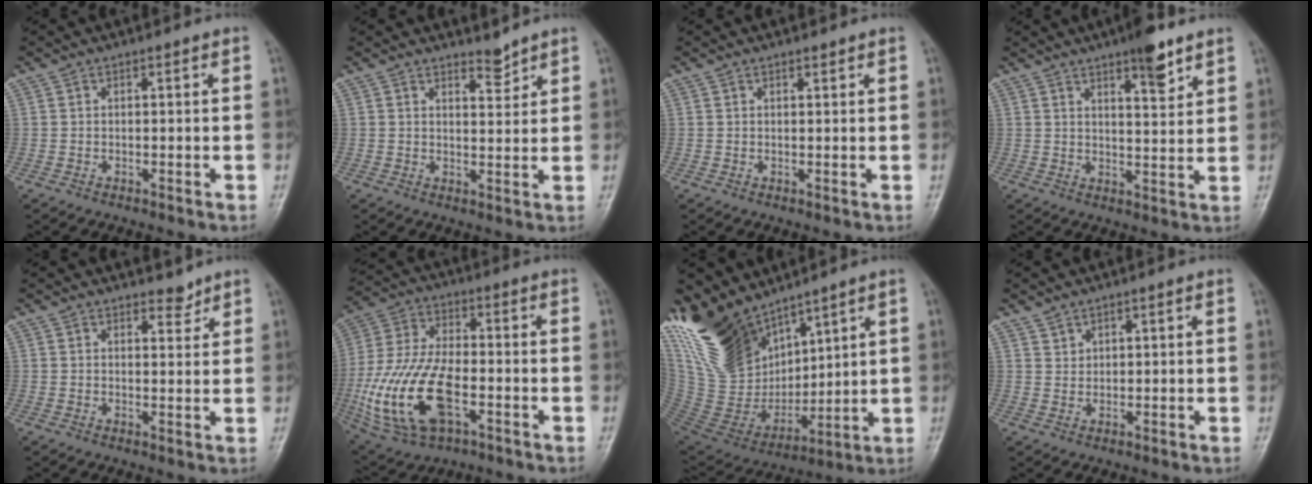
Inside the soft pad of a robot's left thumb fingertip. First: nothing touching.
{"total": 2.7, "force": [2.5, 0.7, 0.5], "torque": [0.005, -0.025, 0.042]}
{"total": 0.8, "force": [0.8, 0.3, 0.2], "torque": [-0.001, -0.006, 0.012]}
{"total": 7.1, "force": [4.8, 1.7, 5.0], "torque": [-0.061, -0.031, 0.071]}
{"total": 2.6, "force": [2.3, 1.2, 0.6], "torque": [0.010, -0.018, 0.032]}
{"total": 19.7, "force": [-5.3, 10.4, 15.9], "torque": [-0.333, 0.010, -0.089]}
{"total": 21.3, "force": [15.1, 10.2, 11.1], "torque": [-0.186, -0.069, 0.306]}
{"total": 1.7, "force": [1.4, 1.0, 0.0], "torque": [0.017, -0.009, 0.024]}